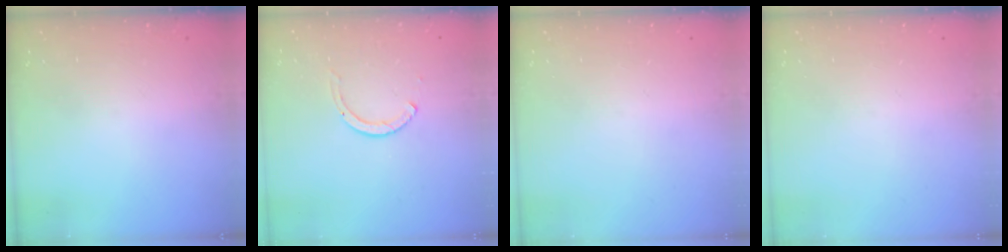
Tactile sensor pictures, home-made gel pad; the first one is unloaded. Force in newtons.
{"total": 2.6, "press": 2.6, "slide": 0.3}
{"total": 0.0}
{"total": 0.0}